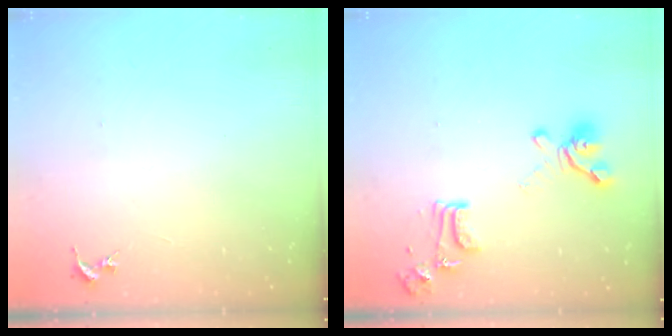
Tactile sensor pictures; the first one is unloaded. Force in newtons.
{"total": 15.0, "press": 14.9, "slide": 1.3}